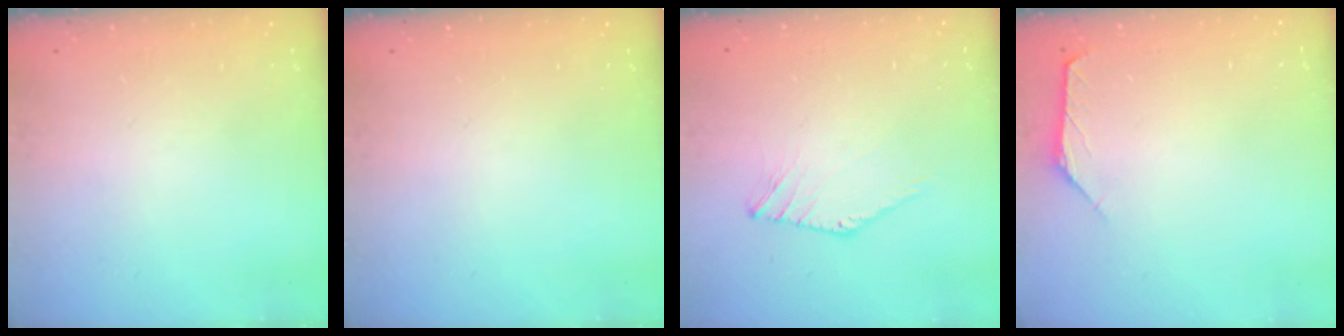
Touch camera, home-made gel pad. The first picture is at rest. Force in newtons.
{"total": 0.0}
{"total": 1.7, "press": 1.6, "slide": 0.4}
{"total": 1.7, "press": 1.7, "slide": 0.4}